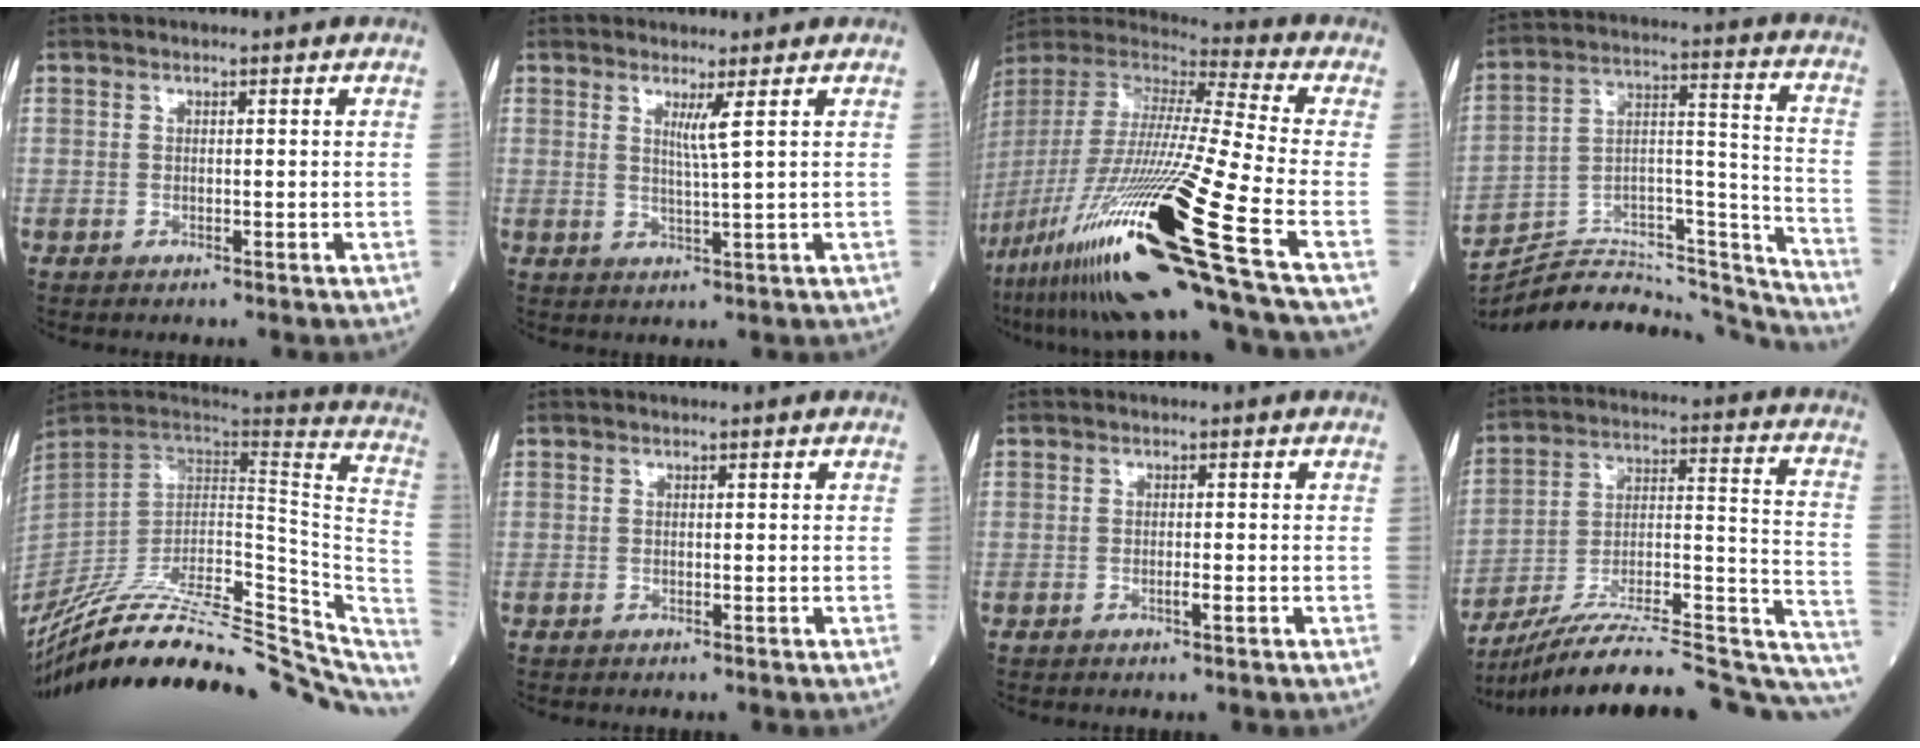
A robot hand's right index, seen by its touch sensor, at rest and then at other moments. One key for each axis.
{"total": 2.6, "fx": 1.1, "fy": -1.0, "fz": 2.1, "tx": -0.044, "ty": -0.012, "tz": 0.024}
{"total": 32.2, "fx": -16.4, "fy": 0.3, "fz": 27.7, "tx": -0.548, "ty": -0.064, "tz": -0.310}
{"total": 25.2, "fx": -24.2, "fy": 4.4, "fz": 5.4, "tx": -0.089, "ty": 0.042, "tz": -0.367}
{"total": 34.7, "fx": -28.7, "fy": 10.3, "fz": 16.7, "tx": -0.225, "ty": -0.017, "tz": -0.403}
{"total": 0.0}
{"total": 1.1, "fx": -0.4, "fy": 0.1, "fz": 1.0, "tx": -0.017, "ty": 0.000, "tz": -0.006}
{"total": 29.4, "fx": -25.4, "fy": 4.2, "fz": 14.3, "tx": -0.157, "ty": 0.010, "tz": -0.367}